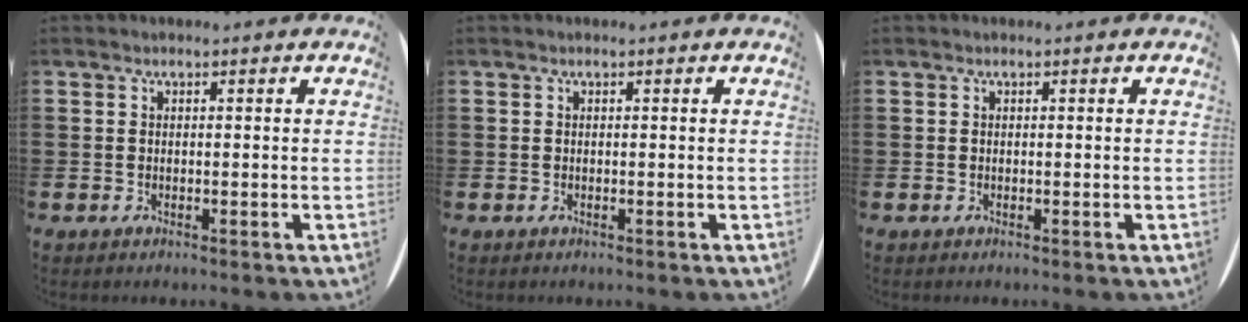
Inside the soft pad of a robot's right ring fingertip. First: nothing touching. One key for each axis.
{"total": 0.0}
{"total": 0.0}